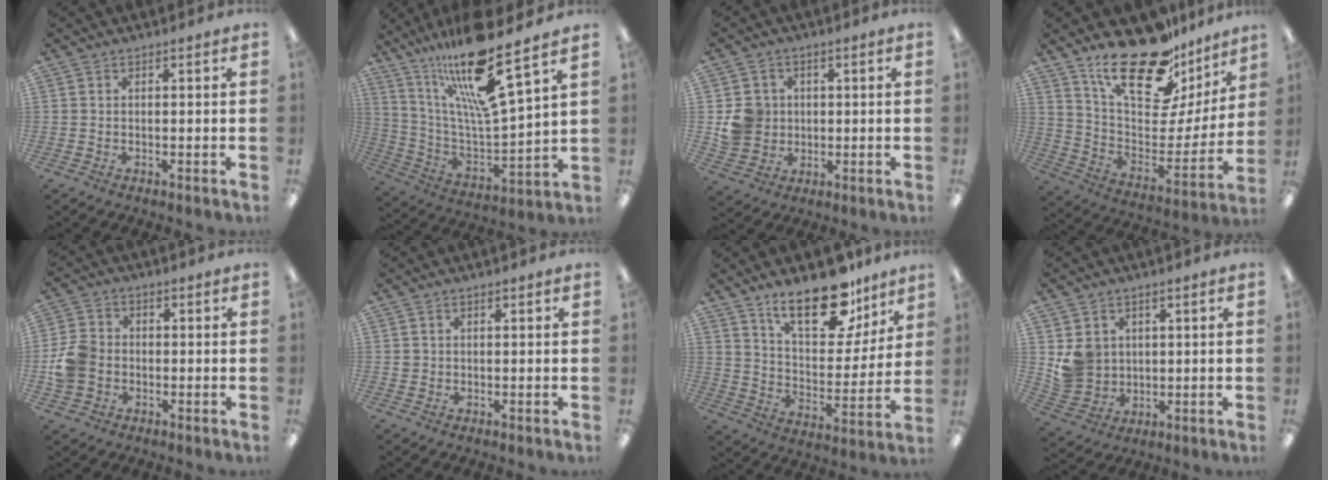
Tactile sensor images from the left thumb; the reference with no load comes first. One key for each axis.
{"total": 20.8, "fx": 15.5, "fy": 3.0, "fz": 13.6, "tx": -0.256, "ty": -0.099, "tz": 0.249}
{"total": 7.2, "fx": 1.0, "fy": 7.0, "fz": 1.7, "tx": -0.027, "ty": 0.010, "tz": 0.026}
{"total": 24.2, "fx": 17.8, "fy": 9.9, "fz": 13.2, "tx": -0.201, "ty": -0.123, "tz": 0.307}
{"total": 7.5, "fx": -1.4, "fy": 6.3, "fz": 3.8, "tx": -0.078, "ty": 0.017, "tz": -0.024}
{"total": 1.0, "fx": 0.2, "fy": 0.9, "fz": 0.2, "tx": -0.005, "ty": 0.005, "tz": 0.002}
{"total": 20.1, "fx": 13.7, "fy": 9.0, "fz": 11.7, "tx": -0.171, "ty": -0.077, "tz": 0.231}
{"total": 6.8, "fx": 2.4, "fy": 6.2, "fz": 1.2, "tx": -0.022, "ty": -0.002, "tz": 0.051}